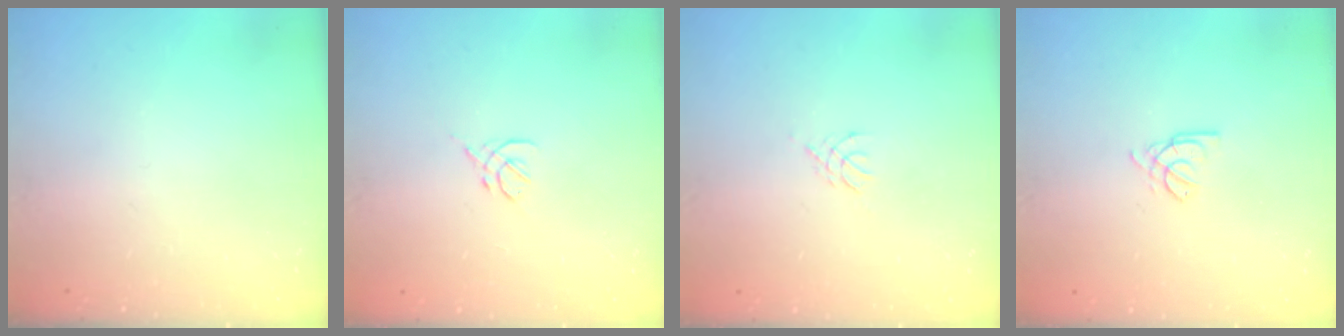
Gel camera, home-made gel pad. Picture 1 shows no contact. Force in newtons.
{"total": 2.7, "press": 2.6, "slide": 0.8}
{"total": 2.8, "press": 2.7, "slide": 0.6}
{"total": 2.0, "press": 2.0, "slide": 0.4}